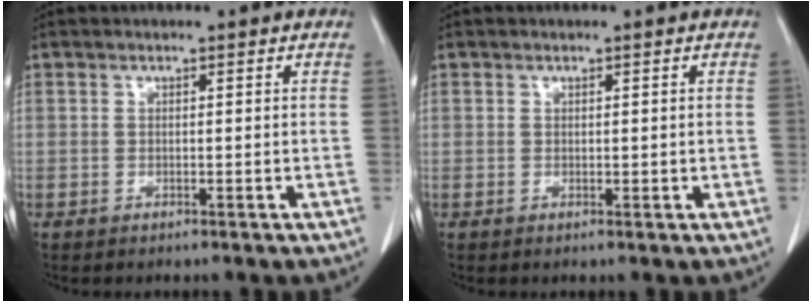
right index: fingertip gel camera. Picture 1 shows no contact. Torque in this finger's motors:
{"motor_torque": [-0.20, 0.37, -0.01, 0.02]}